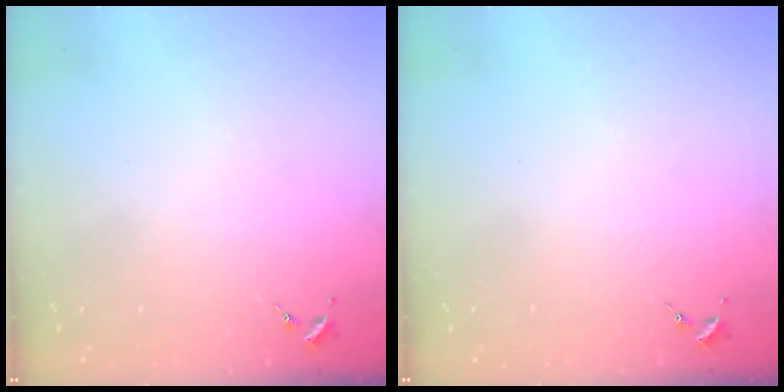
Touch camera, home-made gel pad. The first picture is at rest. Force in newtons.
{"total": 0.0}